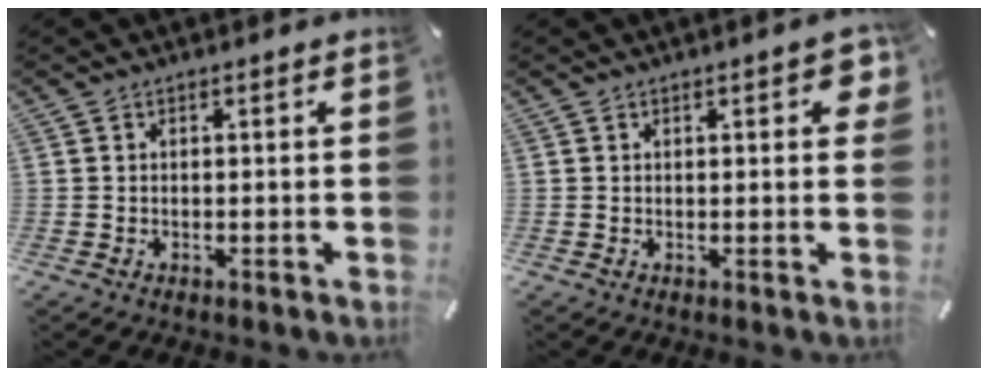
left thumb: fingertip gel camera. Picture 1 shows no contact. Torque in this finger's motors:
{"motor_torque": [0.72, 1.13, 0.16, -0.52, 0.13]}